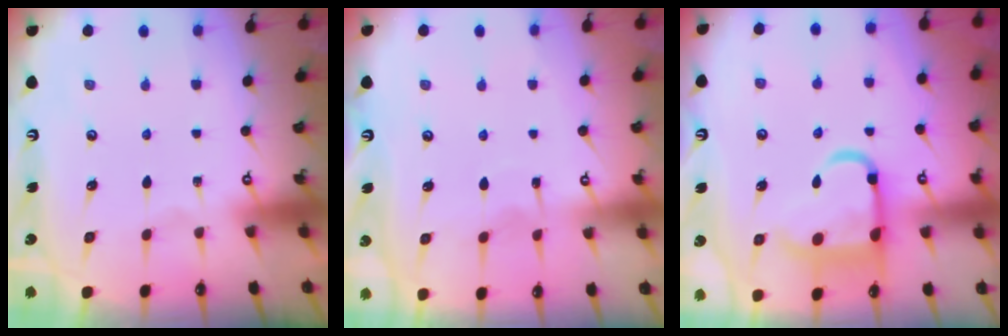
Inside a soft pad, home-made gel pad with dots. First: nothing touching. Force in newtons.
{"total": 5.1, "press": 5.0, "slide": 0.6}
{"total": 12.6, "press": 12.5, "slide": 1.5}